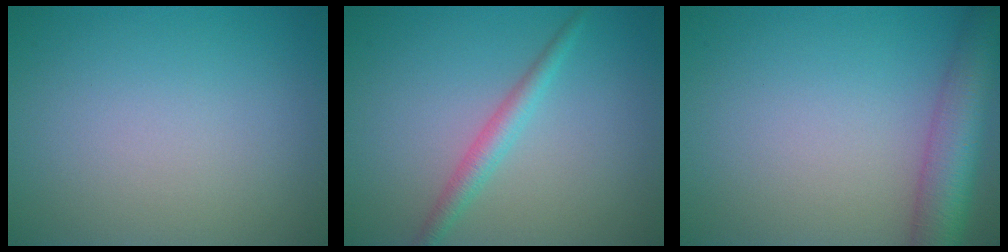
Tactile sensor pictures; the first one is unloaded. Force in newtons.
{"total": 2.2, "press": 2.2, "slide": 0.0}
{"total": 6.5, "press": 6.5, "slide": 0.3}